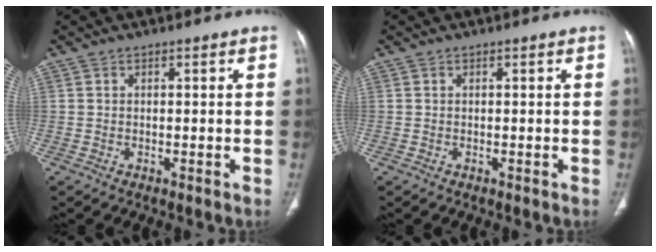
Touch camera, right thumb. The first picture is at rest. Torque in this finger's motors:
{"motor_torque": [-0.11, 0.12, -0.04, 0.03, -0.01]}